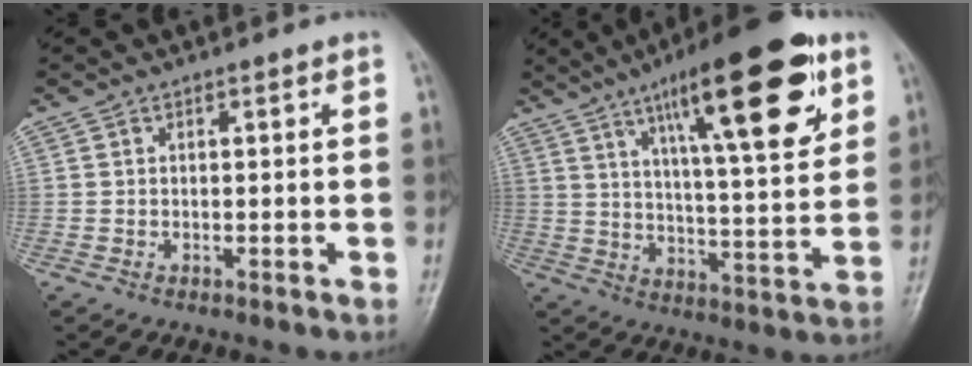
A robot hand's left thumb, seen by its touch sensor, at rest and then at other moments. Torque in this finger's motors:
{"motor_torque": [2.44, 1.48, 1.85, -0.92, 0.17]}